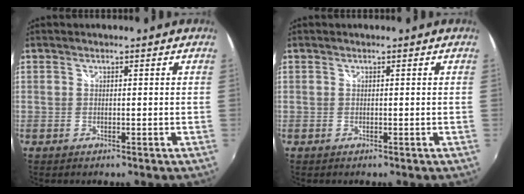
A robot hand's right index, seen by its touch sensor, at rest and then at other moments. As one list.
[{"total": 0.0}]